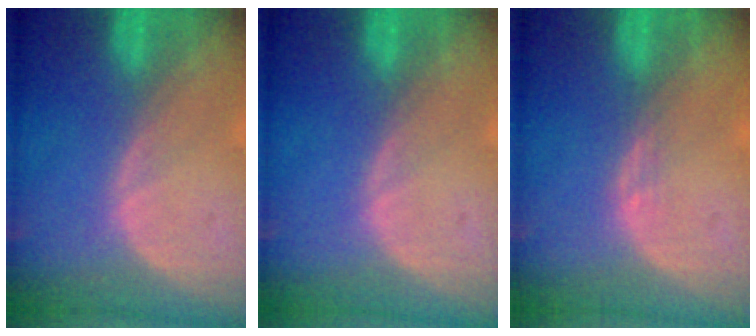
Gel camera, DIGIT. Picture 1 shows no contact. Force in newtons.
{"total": 0.0}
{"total": 1.0, "press": 0.8, "slide": 0.7}